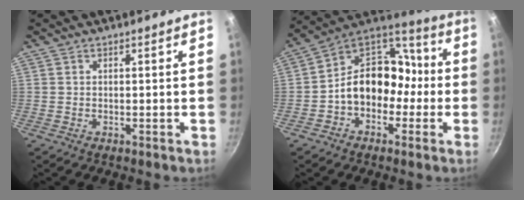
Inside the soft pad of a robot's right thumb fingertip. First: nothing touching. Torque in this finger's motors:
{"motor_torque": [1.48, 2.84, 1.23, -0.57, 0.12]}